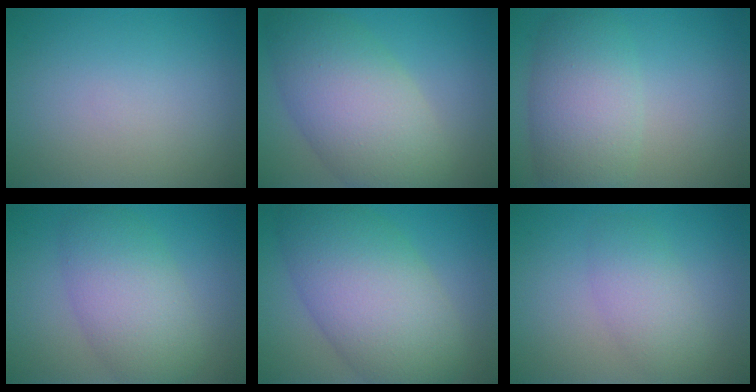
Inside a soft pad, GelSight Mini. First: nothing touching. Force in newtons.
{"total": 9.0, "press": 9.0, "slide": 0.3}
{"total": 4.5, "press": 4.4, "slide": 0.6}
{"total": 6.2, "press": 6.2, "slide": 0.3}
{"total": 10.3, "press": 10.3, "slide": 0.4}
{"total": 3.2, "press": 3.2, "slide": 0.0}